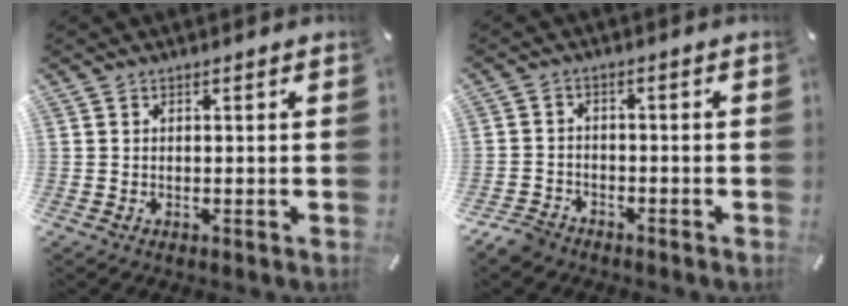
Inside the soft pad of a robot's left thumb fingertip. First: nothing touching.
{"total": 4.4, "force": [-3.6, 2.3, 1.1], "torque": [-0.034, 0.016, -0.074]}